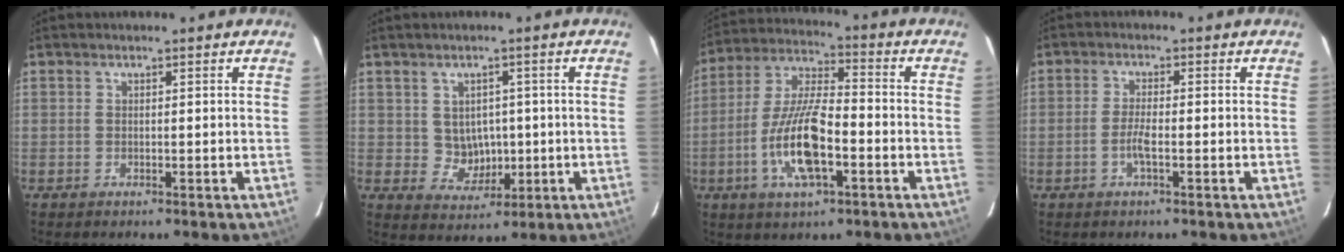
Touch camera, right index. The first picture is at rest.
{"total": 5.2, "force": [0.3, 4.9, 1.7], "torque": [-0.037, 0.009, 0.020]}
{"total": 14.2, "force": [-4.8, 4.4, 12.6], "torque": [-0.265, -0.005, -0.089]}
{"total": 3.0, "force": [-1.1, 0.5, 2.8], "torque": [-0.059, 0.000, -0.022]}